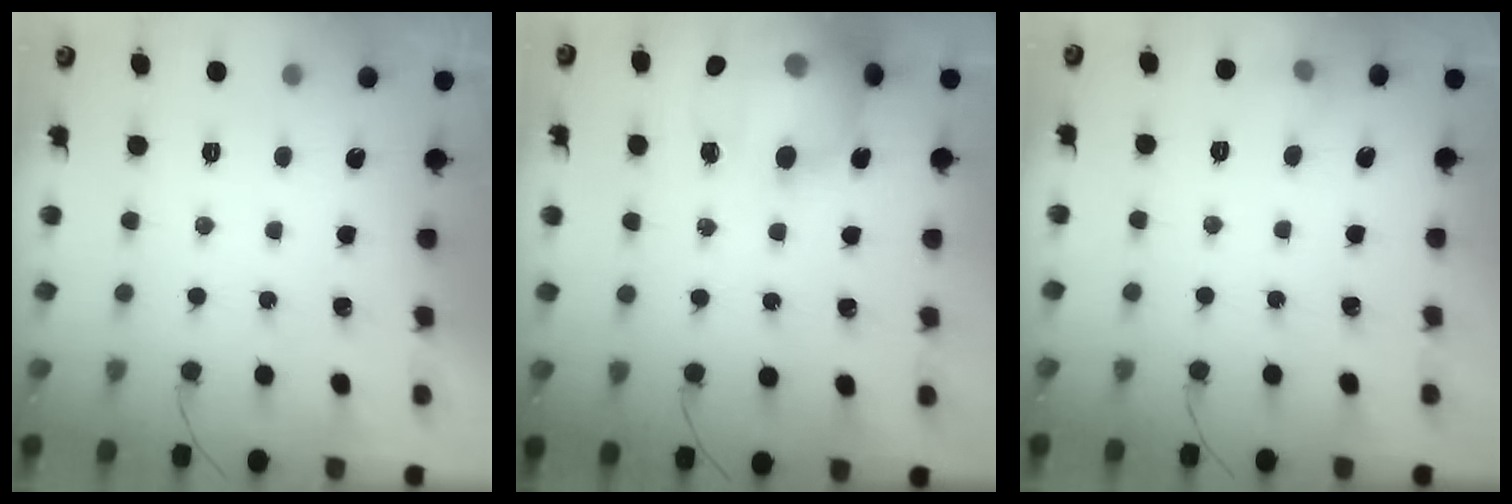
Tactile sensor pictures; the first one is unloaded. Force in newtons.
{"total": 18.4, "press": 18.1, "slide": 3.4}
{"total": 5.4, "press": 5.2, "slide": 1.6}